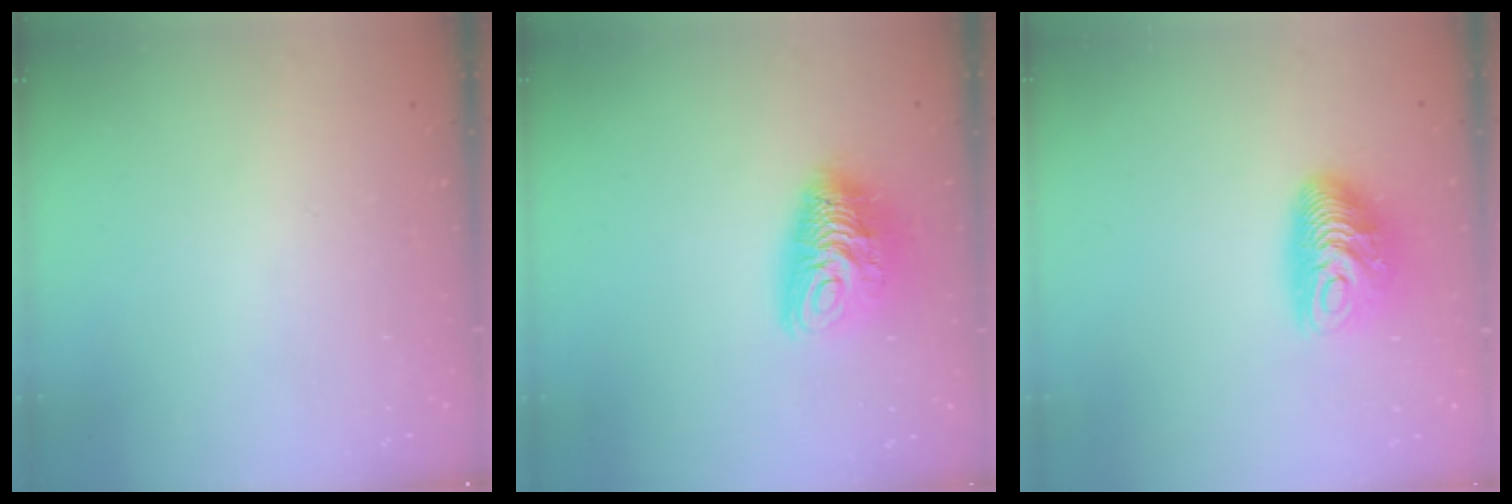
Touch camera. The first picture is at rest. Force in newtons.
{"total": 11.5, "press": 11.5, "slide": 1.1}
{"total": 10.9, "press": 10.9, "slide": 0.8}